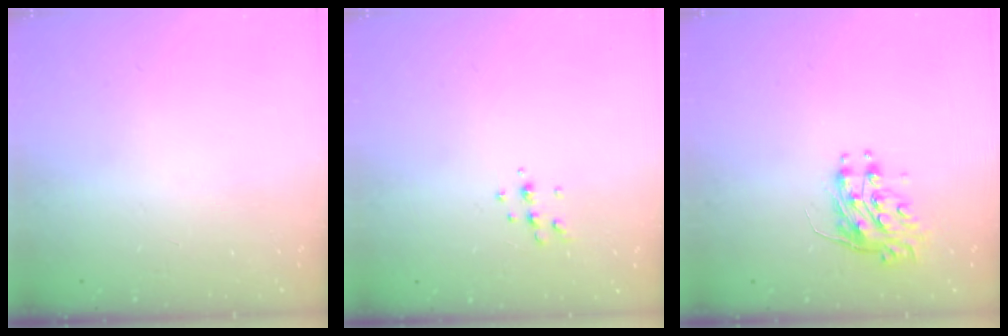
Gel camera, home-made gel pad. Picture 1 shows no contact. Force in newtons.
{"total": 4.9, "press": 4.8, "slide": 1.1}
{"total": 8.7, "press": 8.7, "slide": 0.3}